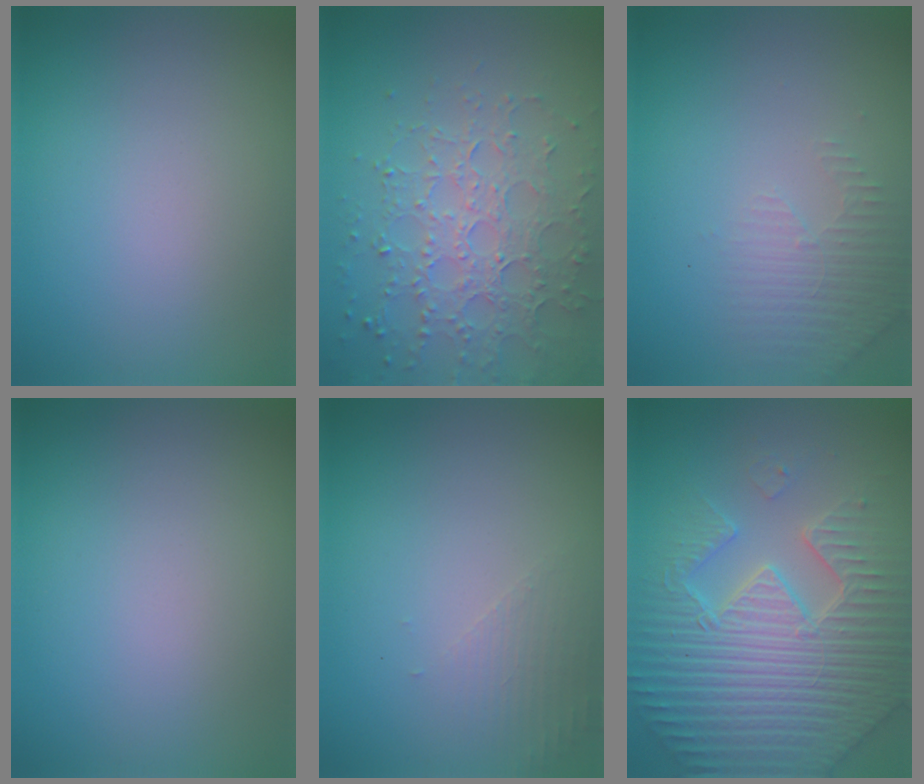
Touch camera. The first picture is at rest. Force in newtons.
{"total": 5.5, "press": 4.7, "slide": 2.8}
{"total": 2.3, "press": 2.2, "slide": 0.6}
{"total": 0.0}
{"total": 1.6, "press": 1.6, "slide": 0.4}
{"total": 7.7, "press": 7.4, "slide": 2.1}